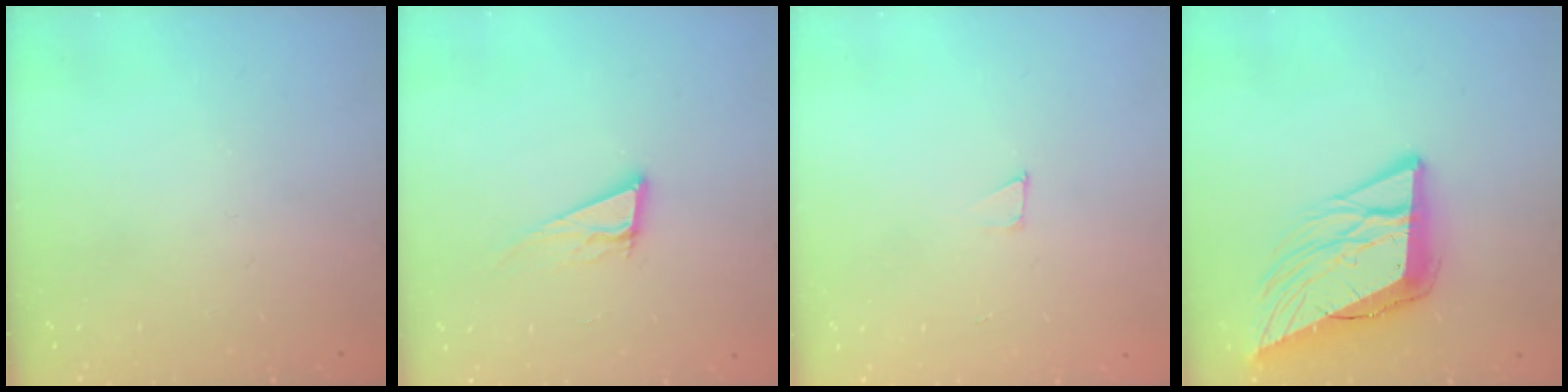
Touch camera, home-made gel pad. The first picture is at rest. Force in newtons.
{"total": 9.2, "press": 8.4, "slide": 3.5}
{"total": 3.2, "press": 3.2, "slide": 0.3}
{"total": 15.9, "press": 15.6, "slide": 3.0}